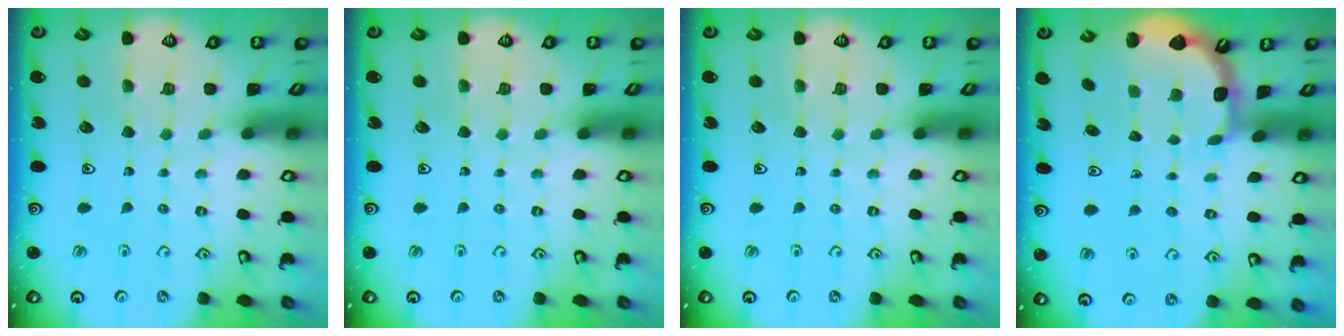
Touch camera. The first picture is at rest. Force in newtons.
{"total": 0.0}
{"total": 0.0}
{"total": 1.9, "press": 1.9, "slide": 0.2}